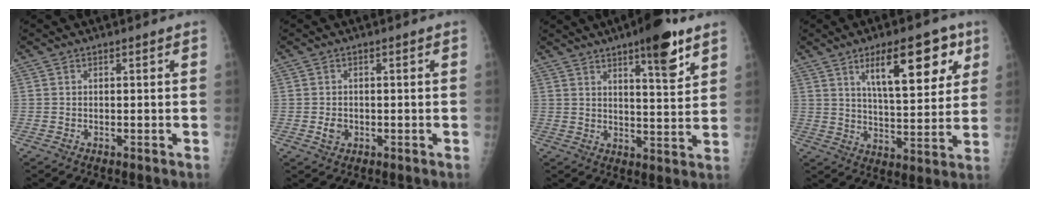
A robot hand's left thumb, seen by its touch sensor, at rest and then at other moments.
{"total": 2.2, "force": [-0.6, 1.8, 1.1], "torque": [-0.010, 0.002, -0.006]}
{"total": 10.7, "force": [6.6, 2.6, 8.1], "torque": [-0.098, -0.037, 0.092]}
{"total": 15.8, "force": [7.6, 6.0, 12.5], "torque": [-0.149, -0.030, 0.119]}